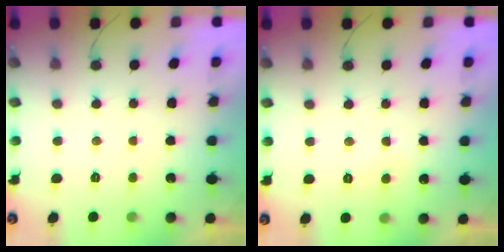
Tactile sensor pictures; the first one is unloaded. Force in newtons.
{"total": 5.5, "press": 5.5, "slide": 0.5}